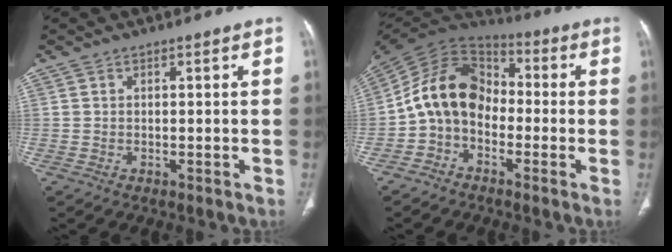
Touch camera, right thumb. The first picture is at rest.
{"total": 13.3, "force": [-2.4, 10.0, 8.4], "torque": [-0.138, 0.060, -0.061]}